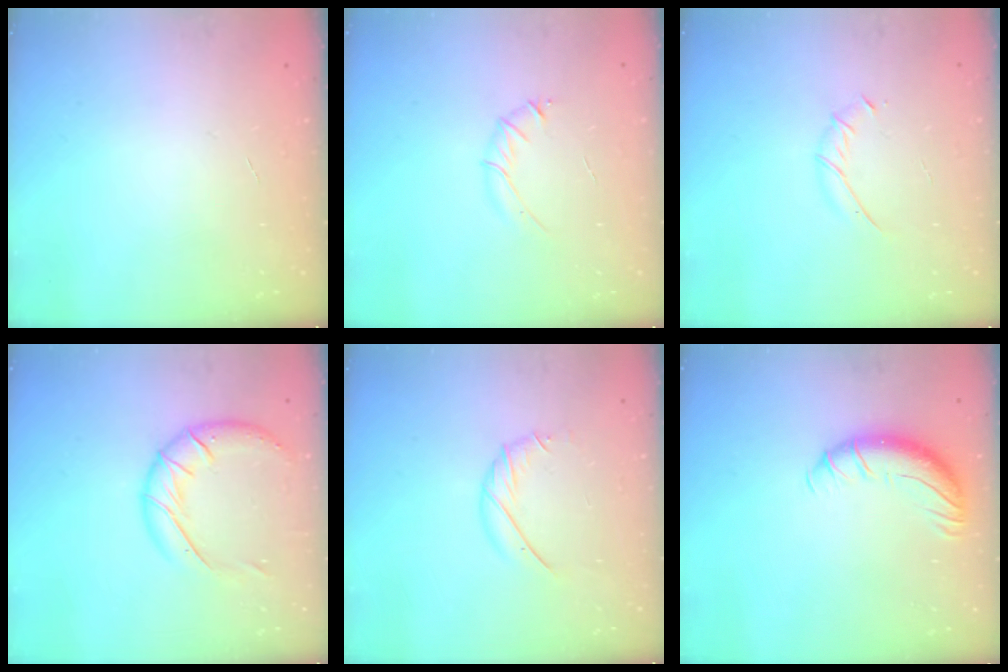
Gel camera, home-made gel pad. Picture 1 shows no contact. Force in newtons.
{"total": 3.4, "press": 3.3, "slide": 1.0}
{"total": 3.8, "press": 3.7, "slide": 0.8}
{"total": 15.3, "press": 15.2, "slide": 1.9}
{"total": 6.8, "press": 6.8, "slide": 0.4}
{"total": 10.1, "press": 9.9, "slide": 1.9}